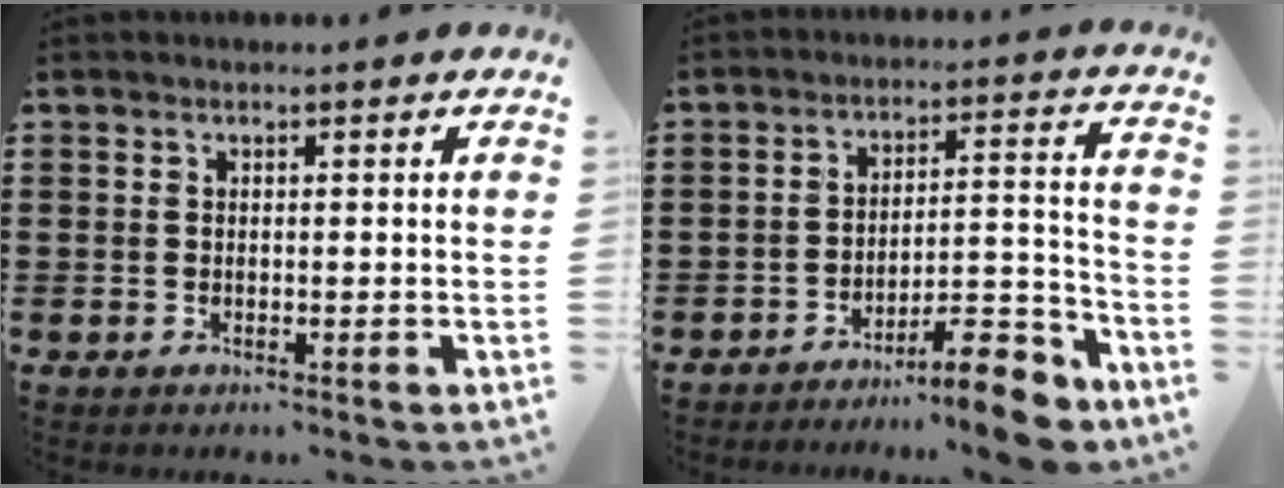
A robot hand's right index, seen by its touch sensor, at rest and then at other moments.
{"total": 10.3, "force": [-8.4, 2.2, 5.6], "torque": [-0.063, 0.034, -0.154]}